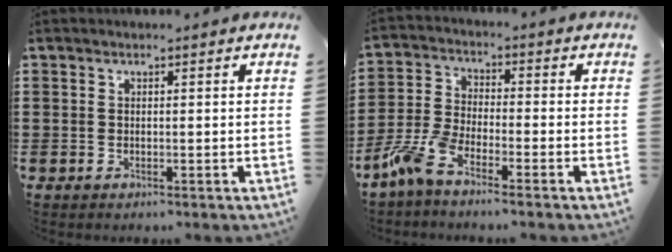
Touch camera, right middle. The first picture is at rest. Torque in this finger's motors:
{"motor_torque": [1.21, -0.93, 0.18, 0.10]}